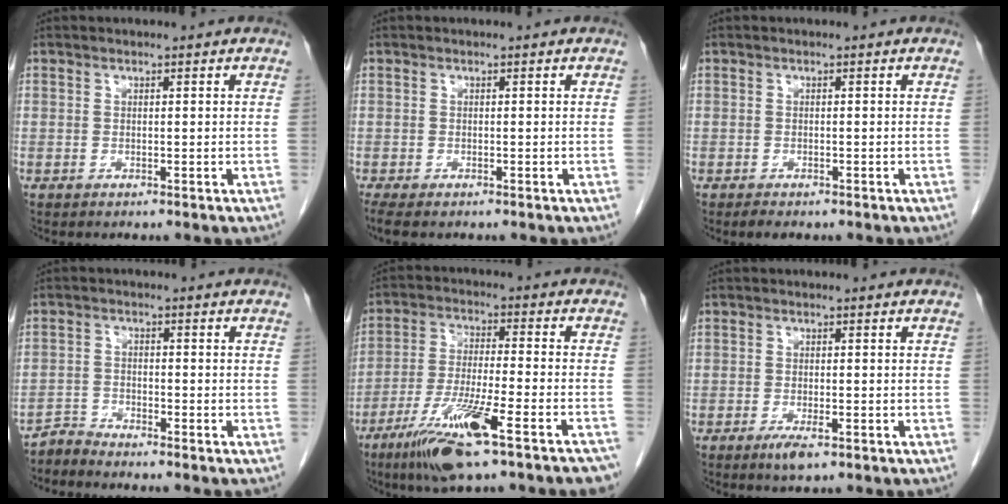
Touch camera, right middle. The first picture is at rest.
{"total": 3.3, "force": [-2.6, 0.9, 1.8], "torque": [-0.032, -0.010, -0.040]}
{"total": 1.5, "force": [-1.1, 0.5, 0.8], "torque": [-0.013, -0.003, -0.015]}
{"total": 2.4, "force": [-2.3, -0.4, -0.7], "torque": [0.022, -0.013, -0.046]}
{"total": 17.4, "force": [-11.0, 1.5, 13.4], "torque": [-0.191, -0.027, -0.186]}
{"total": 2.7, "force": [-1.5, 0.7, 2.2], "torque": [-0.037, -0.002, -0.023]}